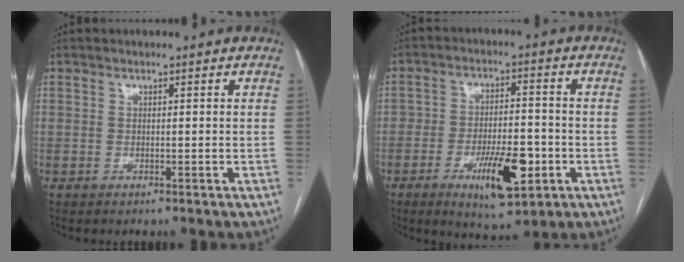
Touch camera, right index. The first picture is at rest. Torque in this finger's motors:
{"motor_torque": [0.25, -0.20, 0.20, 0.10]}